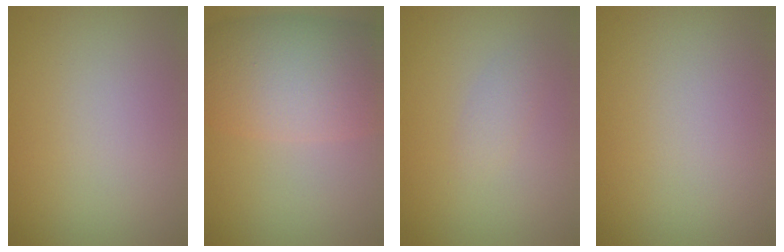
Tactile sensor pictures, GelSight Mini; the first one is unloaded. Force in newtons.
{"total": 8.6, "press": 8.6, "slide": 0.4}
{"total": 1.1, "press": 1.1, "slide": 0.0}
{"total": 0.0}